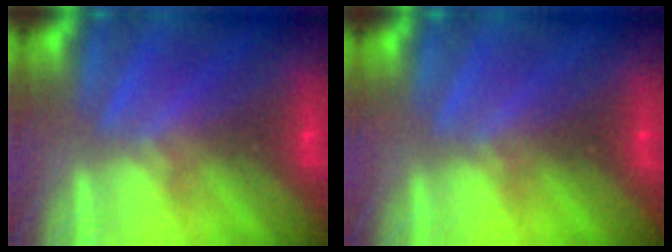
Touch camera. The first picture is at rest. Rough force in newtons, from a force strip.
{"total": 4.0}